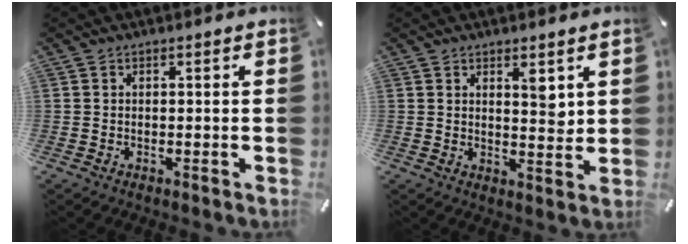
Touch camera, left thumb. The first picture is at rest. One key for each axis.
{"total": 4.7, "fx": 3.1, "fy": 1.9, "fz": 3.0, "tx": -0.026, "ty": -0.028, "tz": 0.046}